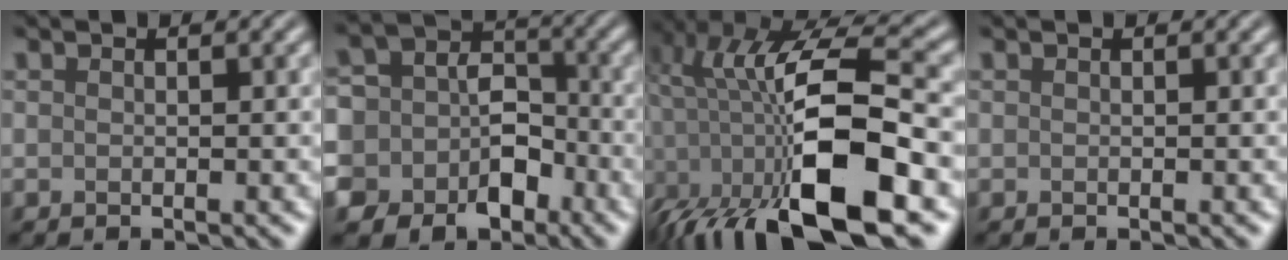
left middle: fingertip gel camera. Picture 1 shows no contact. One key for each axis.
{"total": 12.3, "fx": -5.2, "fy": 10.6, "fz": 3.2, "tx": -0.073, "ty": -0.012, "tz": -0.106}
{"total": 14.9, "fx": -4.7, "fy": 5.9, "fz": 12.8, "tx": -0.229, "ty": -0.010, "tz": -0.081}
{"total": 0.0}